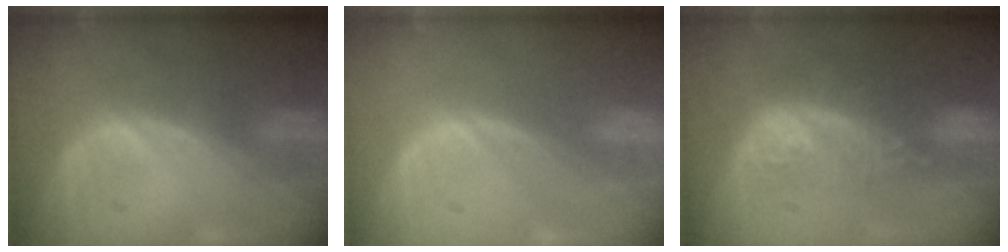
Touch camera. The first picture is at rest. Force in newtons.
{"total": 0.0}
{"total": 9.7, "press": 8.1, "slide": 5.3}